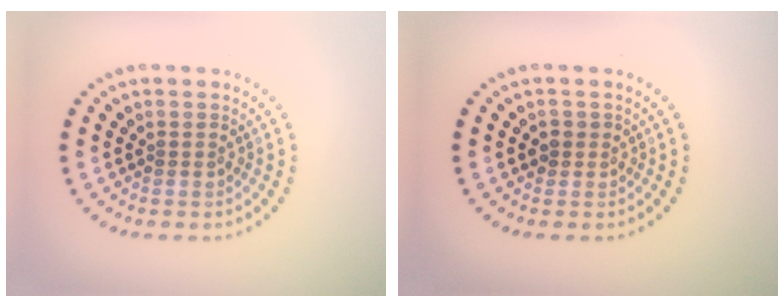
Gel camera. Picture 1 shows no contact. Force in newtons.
{"total": 1.1, "press": 1.0, "slide": 0.5}